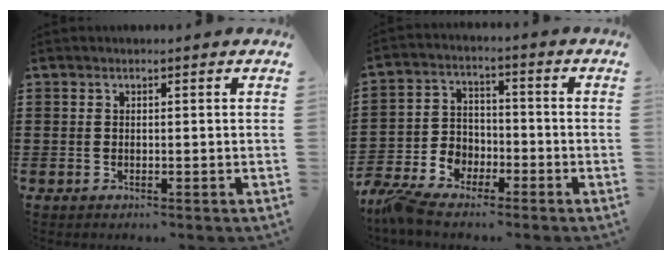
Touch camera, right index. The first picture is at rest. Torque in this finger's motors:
{"motor_torque": [-0.75, 0.76, 0.10, 0.03]}